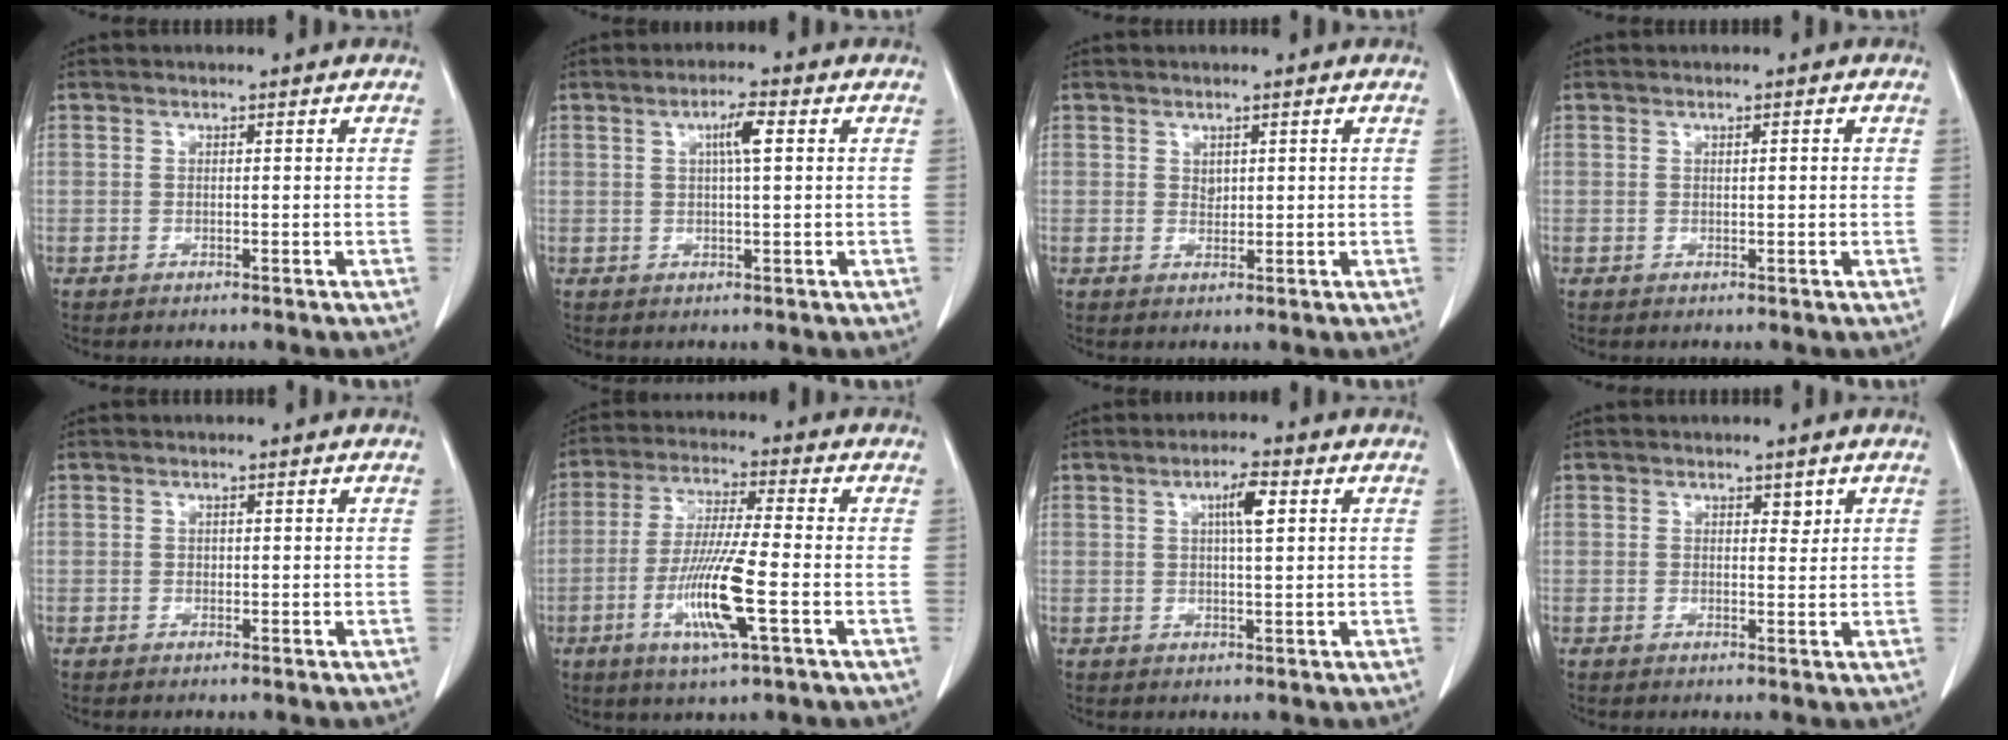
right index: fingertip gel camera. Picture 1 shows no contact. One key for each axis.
{"total": 3.6, "fx": 1.0, "fy": 0.3, "fz": 3.4, "tx": -0.060, "ty": 0.004, "tz": 0.016}
{"total": 1.0, "fx": 0.5, "fy": 0.7, "fz": 0.5, "tx": -0.006, "ty": -0.002, "tz": 0.010}
{"total": 1.1, "fx": 0.3, "fy": 0.2, "fz": 1.0, "tx": -0.019, "ty": 0.002, "tz": 0.004}
{"total": 0.0}
{"total": 11.3, "fx": -3.5, "fy": 0.2, "fz": 10.7, "tx": -0.213, "ty": -0.017, "tz": -0.070}
{"total": 4.0, "fx": 1.4, "fy": 0.5, "fz": 3.8, "tx": -0.065, "ty": 0.003, "tz": 0.022}
{"total": 1.4, "fx": 0.9, "fy": 0.8, "fz": 0.8, "tx": -0.006, "ty": -0.005, "tz": 0.012}